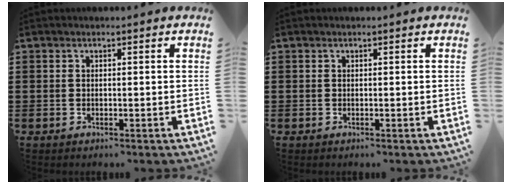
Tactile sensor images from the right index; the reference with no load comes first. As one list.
[{"total": 0.0}]